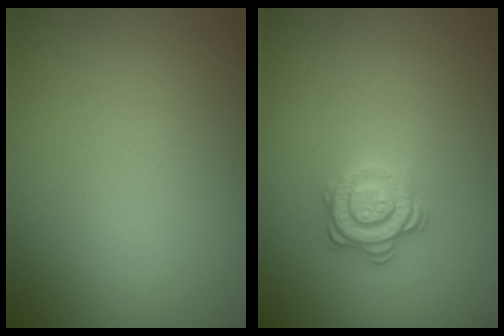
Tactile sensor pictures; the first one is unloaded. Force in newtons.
{"total": 3.0, "press": 2.6, "slide": 1.5}